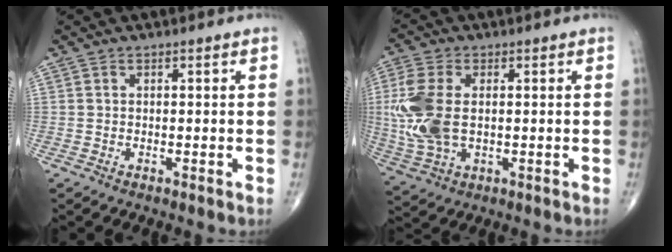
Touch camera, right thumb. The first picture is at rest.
{"total": 12.3, "force": [0.5, 7.2, 10.0], "torque": [-0.248, -0.002, 0.015]}